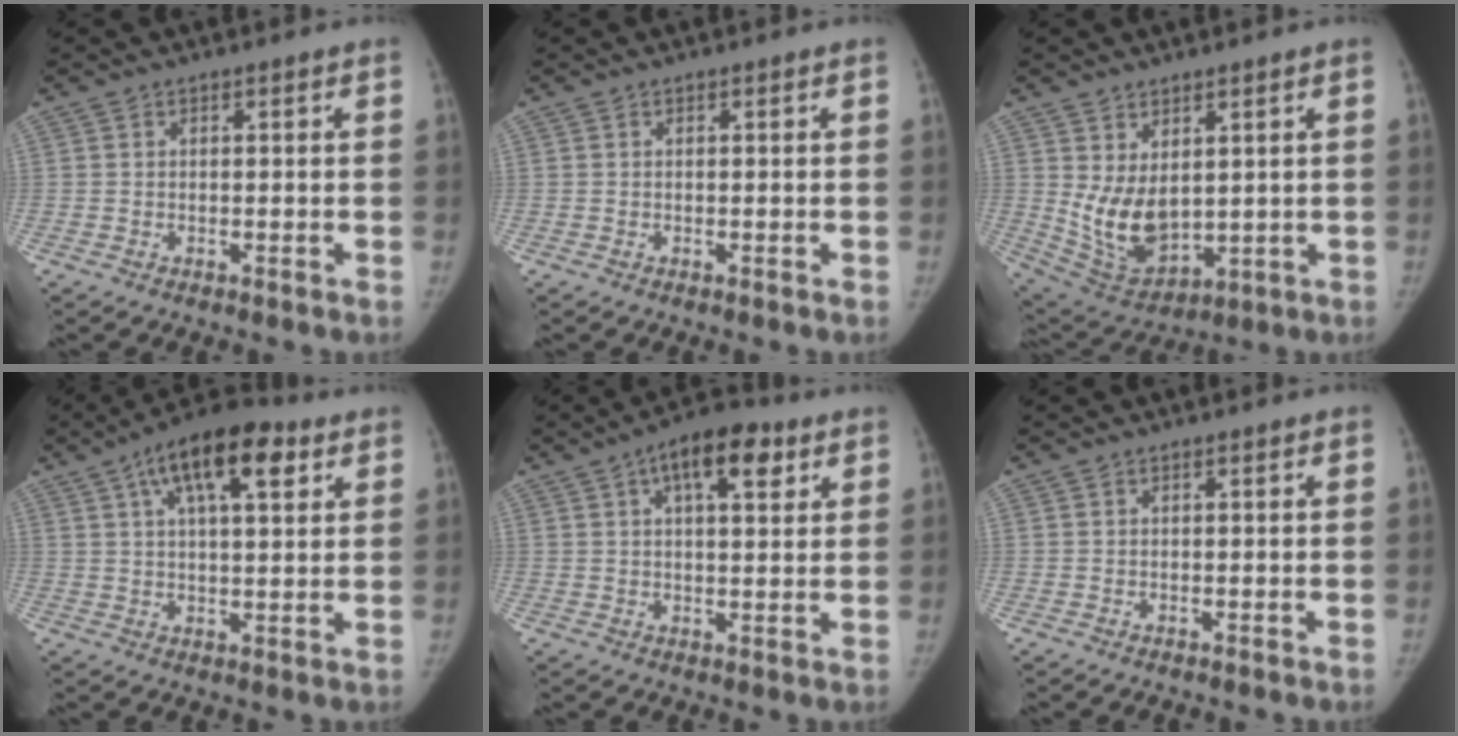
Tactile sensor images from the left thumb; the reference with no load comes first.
{"total": 0.0}
{"total": 10.6, "force": [1.8, 6.4, 8.2], "torque": [-0.128, -0.026, 0.060]}
{"total": 14.2, "force": [6.6, 5.8, 11.2], "torque": [-0.158, 0.000, 0.097]}
{"total": 10.6, "force": [4.9, 4.6, 8.2], "torque": [-0.102, 0.000, 0.069]}
{"total": 0.0}